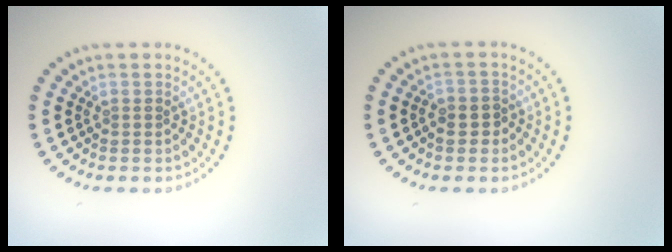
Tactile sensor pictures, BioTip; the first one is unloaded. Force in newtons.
{"total": 1.5, "press": 1.4, "slide": 0.6}